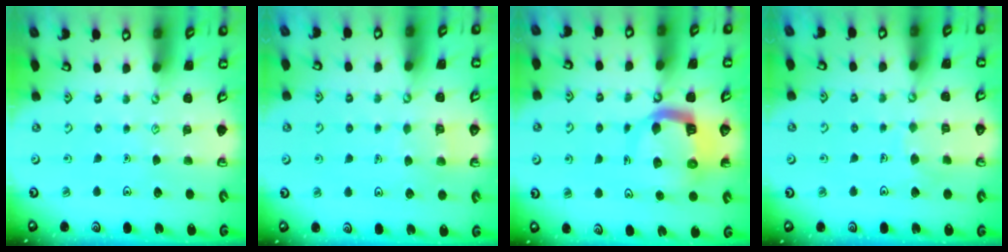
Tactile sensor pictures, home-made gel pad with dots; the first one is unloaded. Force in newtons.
{"total": 4.3, "press": 4.3, "slide": 0.4}
{"total": 9.4, "press": 9.3, "slide": 1.3}
{"total": 4.9, "press": 4.8, "slide": 0.4}